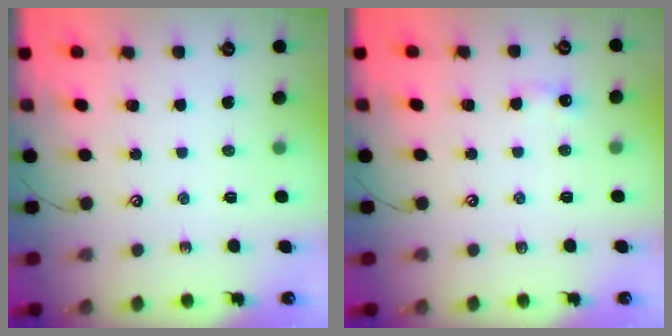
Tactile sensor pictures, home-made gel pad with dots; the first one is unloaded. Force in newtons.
{"total": 3.6, "press": 3.6, "slide": 0.5}